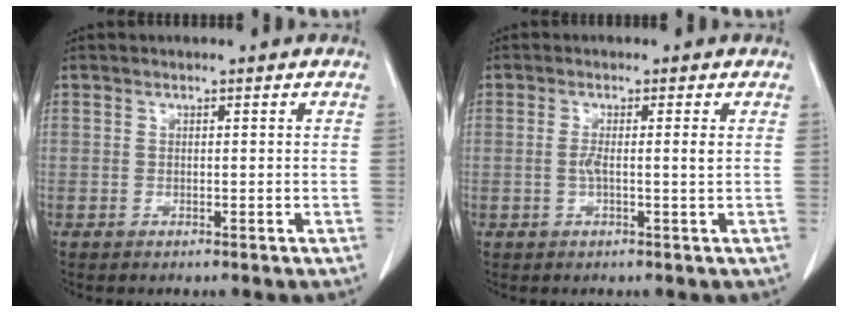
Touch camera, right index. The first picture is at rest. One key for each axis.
{"total": 2.4, "fx": 0.0, "fy": -0.2, "fz": 2.4, "tx": -0.046, "ty": 0.000, "tz": -0.001}